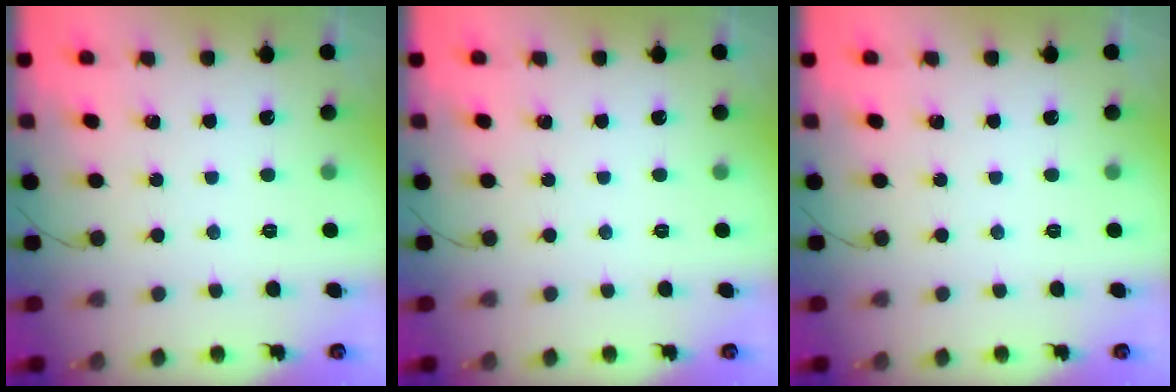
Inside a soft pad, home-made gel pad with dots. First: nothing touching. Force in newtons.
{"total": 0.0}
{"total": 0.0}